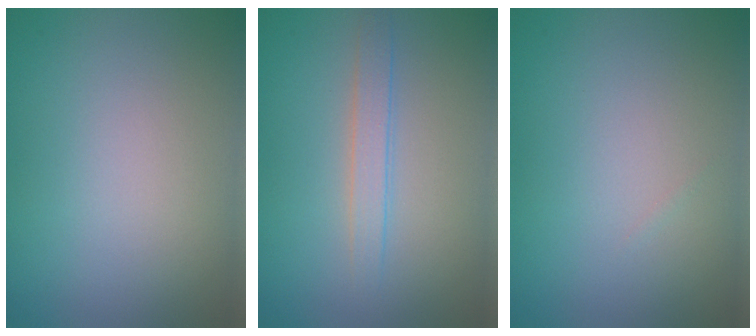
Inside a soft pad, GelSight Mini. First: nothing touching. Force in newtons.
{"total": 1.8, "press": 1.8, "slide": 0.1}
{"total": 0.0}